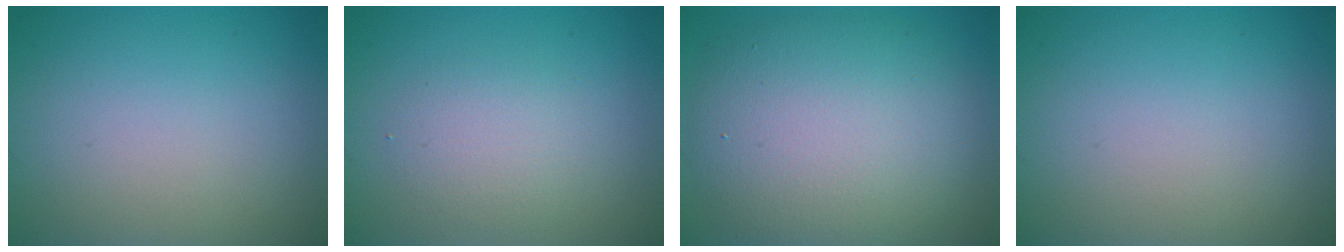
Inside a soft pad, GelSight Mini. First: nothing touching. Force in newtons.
{"total": 2.4, "press": 2.4, "slide": 0.0}
{"total": 9.6, "press": 9.6, "slide": 0.5}
{"total": 0.0}